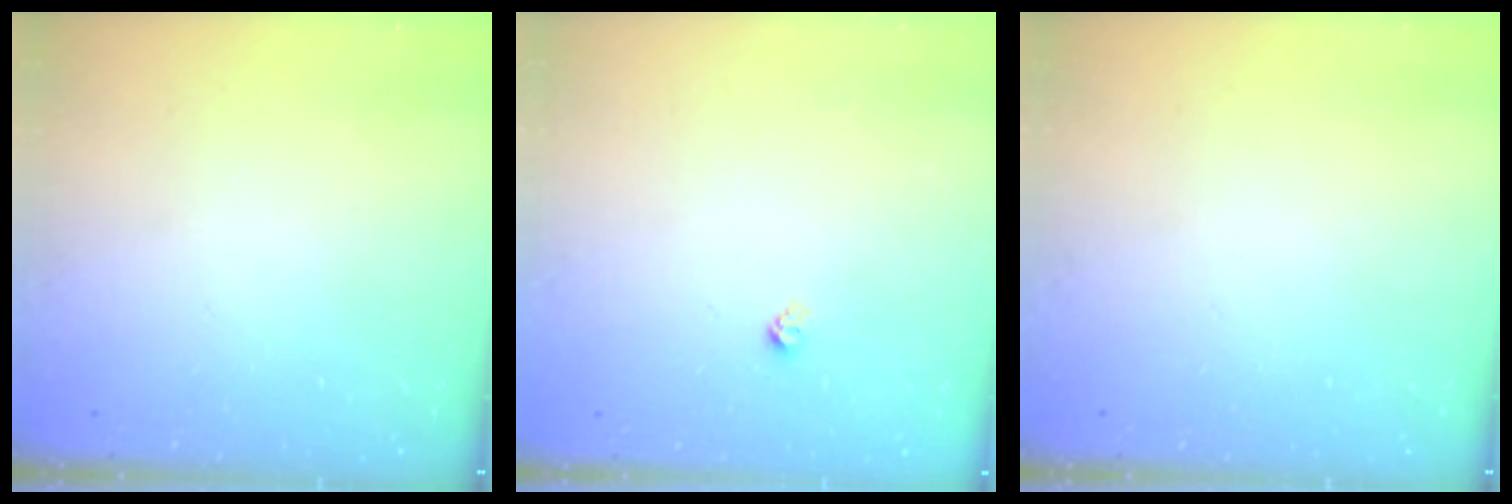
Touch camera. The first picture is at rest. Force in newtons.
{"total": 3.8, "press": 3.8, "slide": 0.6}
{"total": 0.0}